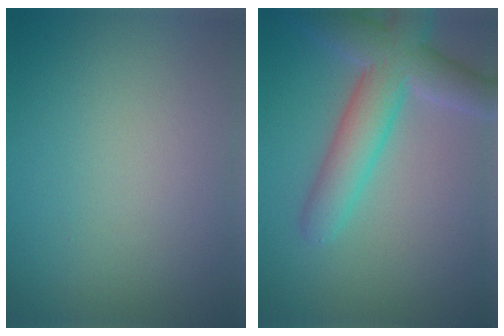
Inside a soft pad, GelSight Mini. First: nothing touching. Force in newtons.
{"total": 6.7, "press": 6.7, "slide": 0.3}